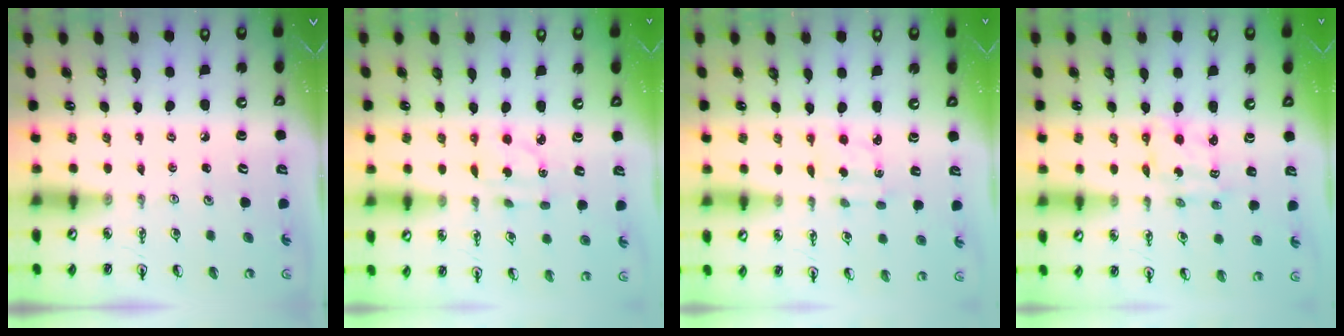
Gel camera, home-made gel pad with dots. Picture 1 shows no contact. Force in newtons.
{"total": 3.4, "press": 3.4, "slide": 0.8}
{"total": 2.9, "press": 2.8, "slide": 0.6}
{"total": 3.8, "press": 3.7, "slide": 0.4}